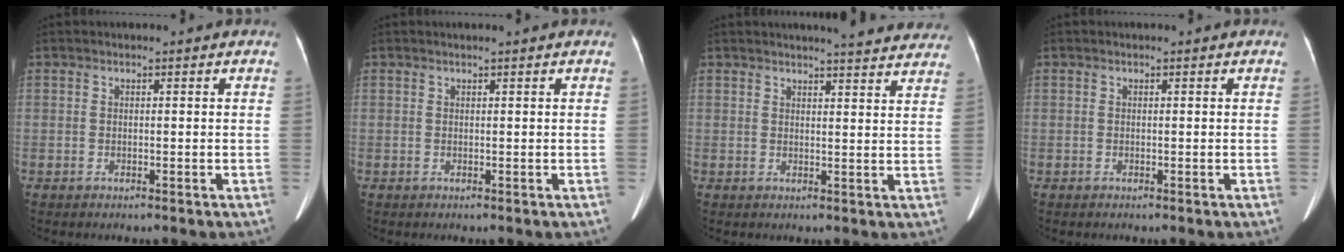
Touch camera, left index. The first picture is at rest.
{"total": 0.6, "force": [0.4, -0.1, 0.3], "torque": [-0.008, 0.002, 0.014]}
{"total": 12.9, "force": [12.1, 1.4, 4.4], "torque": [-0.038, -0.014, 0.120]}
{"total": 0.0}